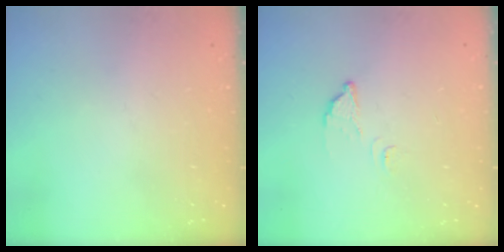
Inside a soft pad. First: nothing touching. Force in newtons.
{"total": 2.1, "press": 2.1, "slide": 0.1}